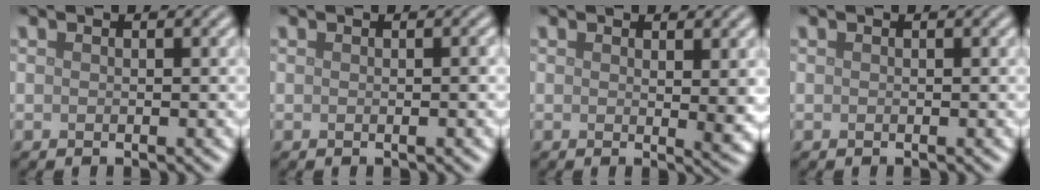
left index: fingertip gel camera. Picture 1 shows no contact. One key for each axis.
{"total": 0.7, "fx": 0.0, "fy": 0.1, "fz": 0.7, "tx": -0.010, "ty": 0.001, "tz": 0.001}
{"total": 2.2, "fx": 0.7, "fy": 0.4, "fz": 2.1, "tx": -0.024, "ty": -0.009, "tz": 0.013}
{"total": 0.0}